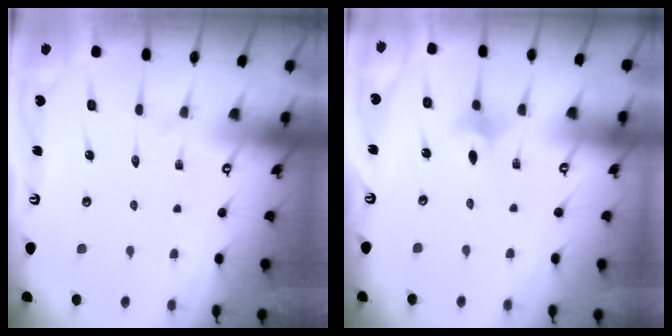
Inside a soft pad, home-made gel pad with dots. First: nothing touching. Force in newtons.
{"total": 3.5, "press": 3.5, "slide": 0.5}